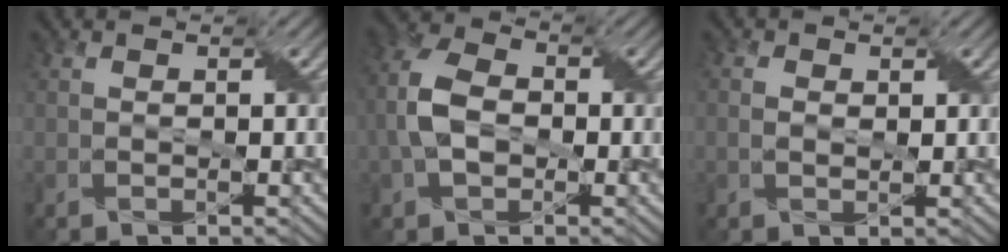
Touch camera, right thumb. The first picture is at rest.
{"total": 7.3, "force": [-0.7, 5.0, 5.2], "torque": [-0.135, 0.007, -0.022]}
{"total": 1.8, "force": [0.3, 1.3, 1.3], "torque": [-0.028, -0.001, 0.010]}